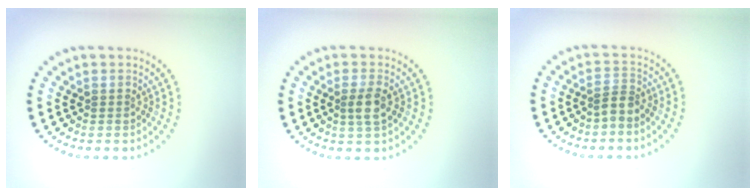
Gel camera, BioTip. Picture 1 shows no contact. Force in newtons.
{"total": 1.9, "press": 1.8, "slide": 0.8}
{"total": 1.6, "press": 1.1, "slide": 1.2}